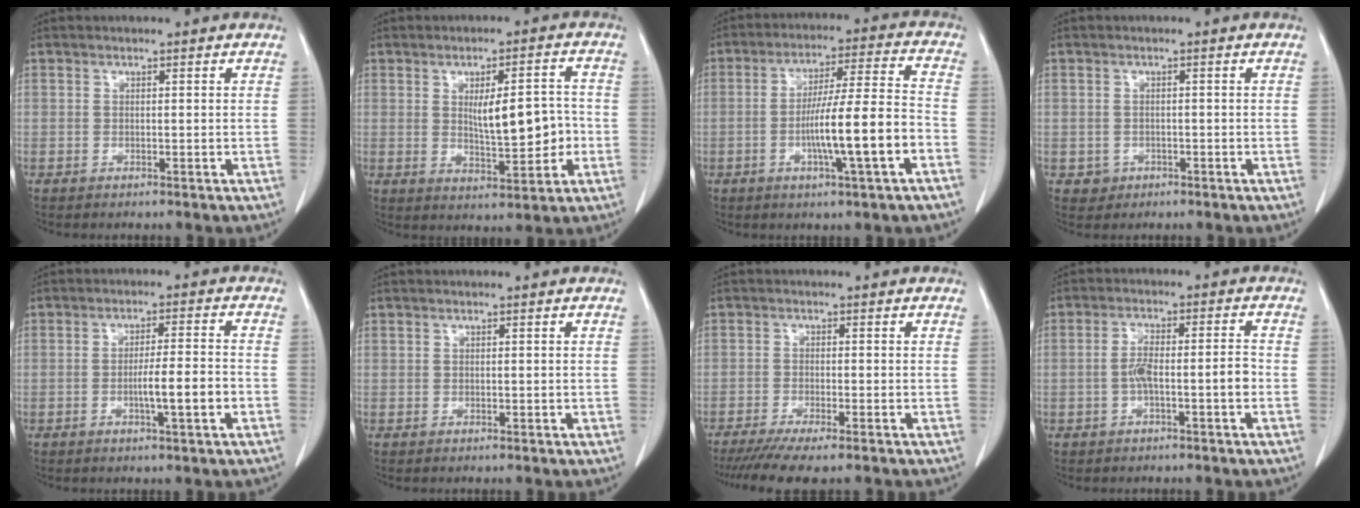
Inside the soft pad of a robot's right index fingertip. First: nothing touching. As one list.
[{"total": 8.8, "force": [-0.3, 2.7, 8.4], "torque": [-0.125, 0.006, 0.007]}, {"total": 12.7, "force": [-4.0, 0.0, 12.1], "torque": [-0.208, 0.005, -0.066]}, {"total": 2.1, "force": [-0.7, 1.9, 0.1], "torque": [0.006, 0.010, -0.006]}, {"total": 6.1, "force": [-1.9, 0.2, 5.8], "torque": [-0.094, 0.000, -0.030]}, {"total": 0.0}, {"total": 7.6, "force": [-6.0, 0.6, 4.7], "torque": [-0.070, -0.017, -0.095]}, {"total": 5.6, "force": [-1.5, 0.9, 5.3], "torque": [-0.100, 0.017, -0.025]}]